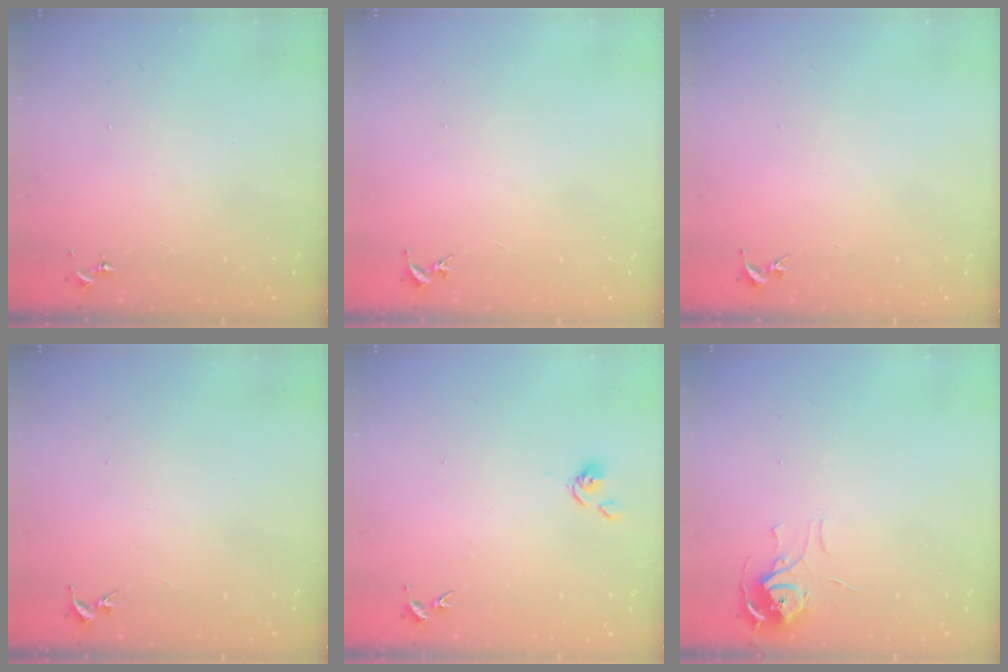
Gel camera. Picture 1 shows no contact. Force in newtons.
{"total": 0.0}
{"total": 0.0}
{"total": 0.0}
{"total": 6.3, "press": 6.3, "slide": 0.5}
{"total": 6.2, "press": 6.1, "slide": 0.5}